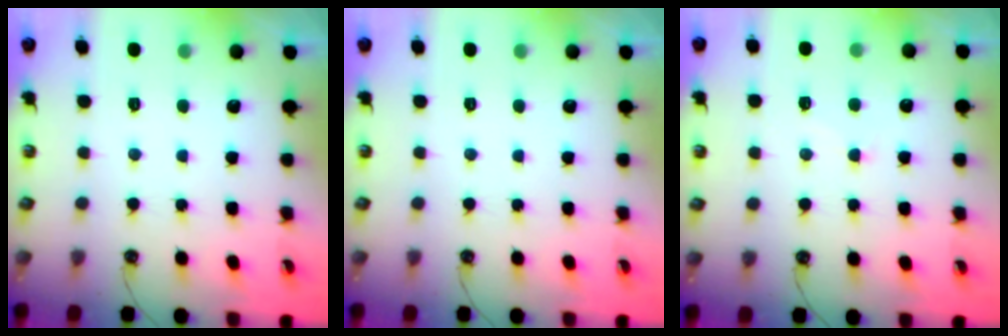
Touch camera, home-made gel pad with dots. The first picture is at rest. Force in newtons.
{"total": 0.0}
{"total": 0.7, "press": 0.5, "slide": 0.5}